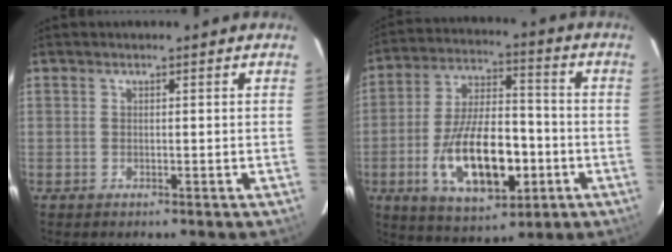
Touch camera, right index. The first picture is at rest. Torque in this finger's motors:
{"motor_torque": [0.63, -0.27, 1.05, 0.21]}